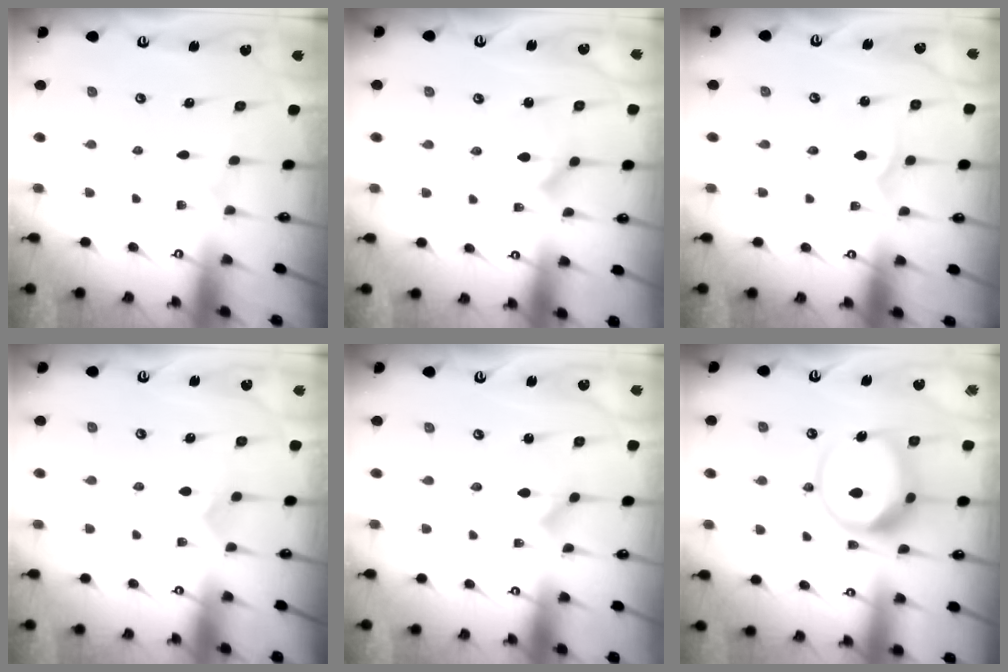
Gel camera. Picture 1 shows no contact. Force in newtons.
{"total": 2.1, "press": 2.1, "slide": 0.3}
{"total": 1.1, "press": 1.1, "slide": 0.1}
{"total": 4.3, "press": 4.2, "slide": 0.6}
{"total": 1.2, "press": 1.1, "slide": 0.2}
{"total": 12.1, "press": 12.0, "slide": 1.4}